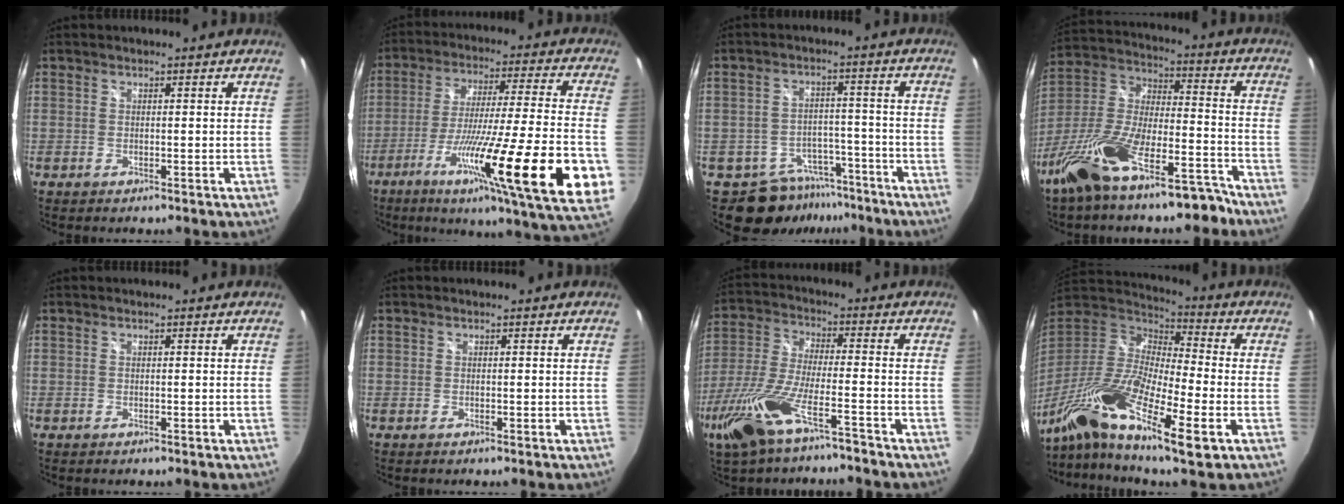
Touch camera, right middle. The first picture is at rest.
{"total": 27.7, "force": [-10.7, 1.8, 25.5], "torque": [-0.403, -0.076, -0.169]}
{"total": 9.4, "force": [-6.8, 6.1, 1.9], "torque": [-0.043, 0.017, -0.083]}
{"total": 21.0, "force": [-14.6, 7.2, 13.2], "torque": [-0.251, 0.005, -0.248]}
{"total": 0.0}
{"total": 0.0}
{"total": 14.2, "force": [-9.3, 3.1, 10.3], "torque": [-0.231, -0.028, -0.179]}
{"total": 21.9, "force": [-11.2, 5.7, 18.0], "torque": [-0.348, -0.043, -0.227]}